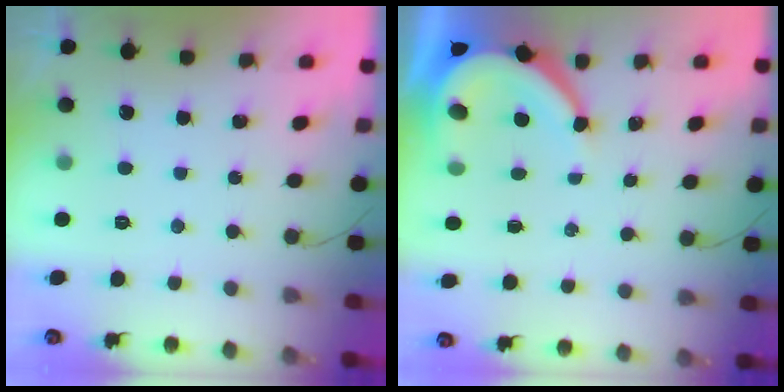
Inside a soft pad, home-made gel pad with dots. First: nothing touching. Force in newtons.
{"total": 8.6, "press": 8.6, "slide": 0.9}